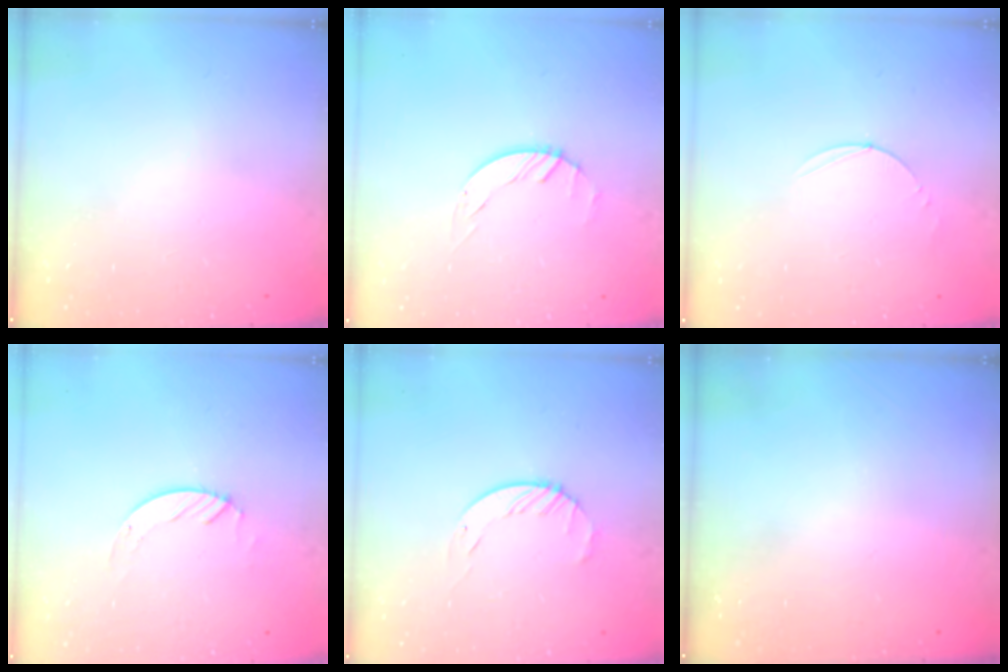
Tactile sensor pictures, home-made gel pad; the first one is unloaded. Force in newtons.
{"total": 1.5, "press": 1.4, "slide": 0.3}
{"total": 2.8, "press": 2.8, "slide": 0.3}
{"total": 2.4, "press": 2.4, "slide": 0.2}
{"total": 3.4, "press": 3.4, "slide": 0.4}
{"total": 0.0}